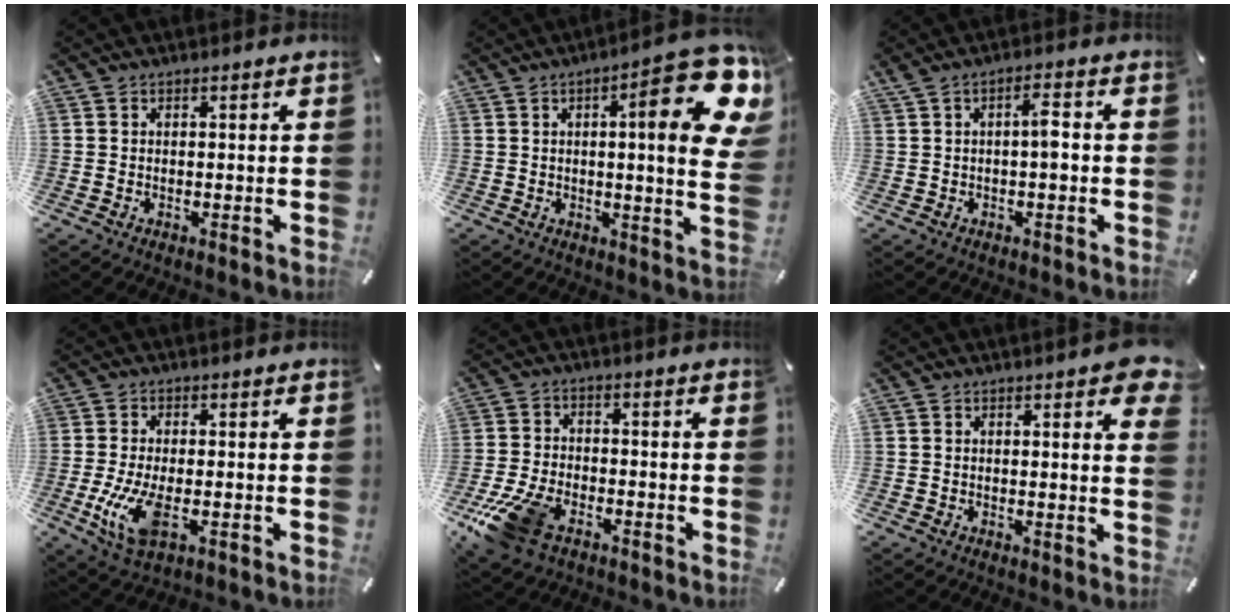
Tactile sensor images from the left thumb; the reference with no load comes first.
{"total": 21.0, "force": [7.3, 4.9, 19.0], "torque": [-0.252, -0.050, 0.100]}
{"total": 4.3, "force": [-0.2, 1.5, 4.1], "torque": [-0.076, 0.012, -0.006]}
{"total": 9.0, "force": [-1.8, 3.8, 8.0], "torque": [-0.180, -0.017, -0.030]}
{"total": 11.8, "force": [-6.7, 6.7, 7.1], "torque": [-0.151, 0.023, -0.122]}
{"total": 4.4, "force": [2.5, 1.1, 3.5], "torque": [-0.050, -0.013, 0.039]}